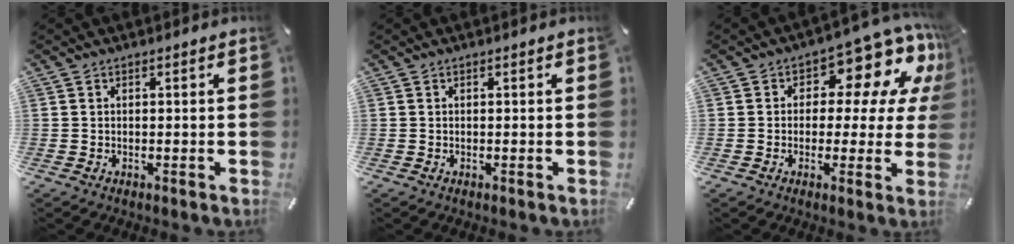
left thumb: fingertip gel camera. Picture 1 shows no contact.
{"total": 0.0}
{"total": 12.0, "force": [6.3, 6.8, 7.5], "torque": [-0.101, -0.048, 0.108]}